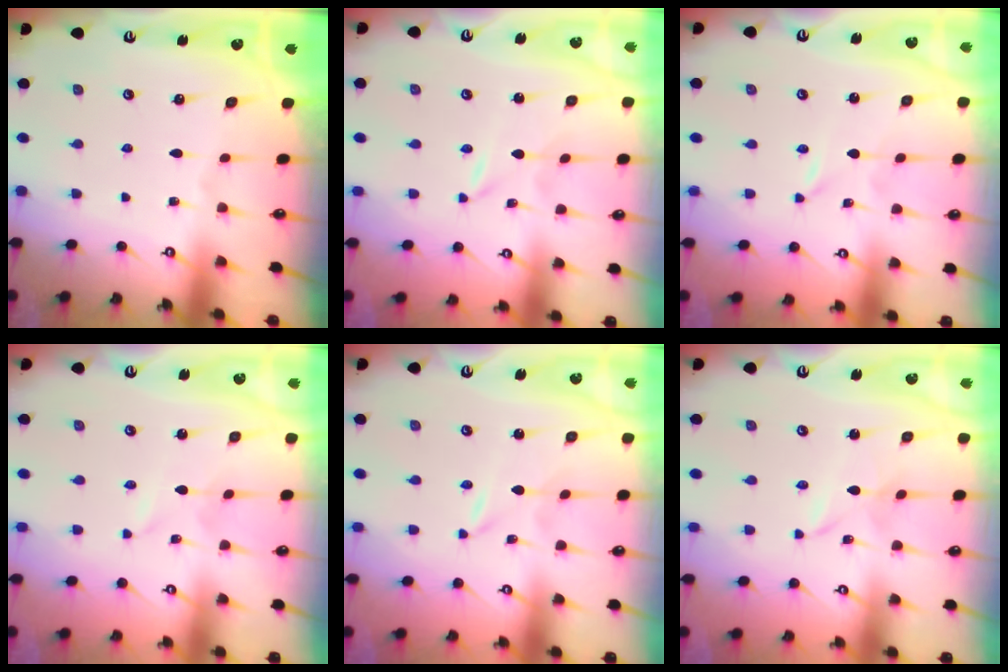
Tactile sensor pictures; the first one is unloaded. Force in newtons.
{"total": 0.0}
{"total": 0.0}
{"total": 1.0, "press": 1.0, "slide": 0.1}
{"total": 0.0}
{"total": 1.2, "press": 1.1, "slide": 0.2}